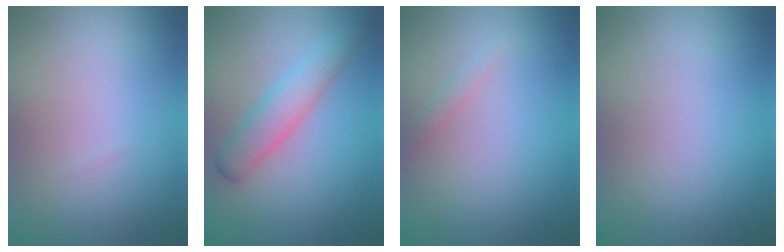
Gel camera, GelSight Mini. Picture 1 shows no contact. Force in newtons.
{"total": 3.8, "press": 3.8, "slide": 0.1}
{"total": 0.9, "press": 0.9, "slide": 0.0}
{"total": 0.0}